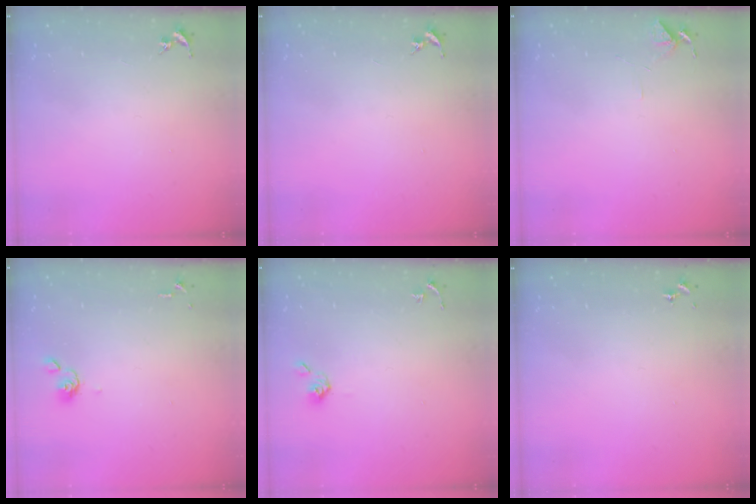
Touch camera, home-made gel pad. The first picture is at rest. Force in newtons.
{"total": 0.0}
{"total": 6.0, "press": 5.9, "slide": 0.6}
{"total": 4.9, "press": 4.8, "slide": 0.9}
{"total": 4.6, "press": 4.6, "slide": 0.7}
{"total": 0.0}